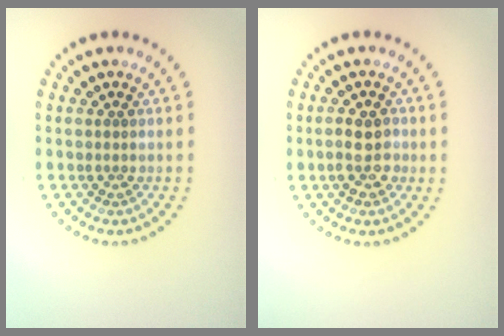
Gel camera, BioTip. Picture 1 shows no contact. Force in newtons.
{"total": 2.8, "press": 2.7, "slide": 0.5}